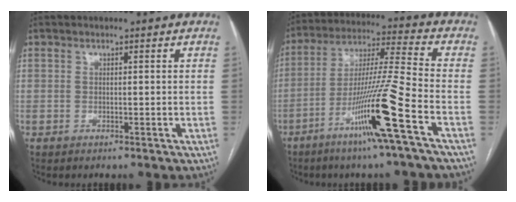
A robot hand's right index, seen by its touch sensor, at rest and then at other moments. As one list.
[{"total": 14.8, "force": [-7.0, -2.0, 12.9], "torque": [-0.245, -0.017, -0.132]}]